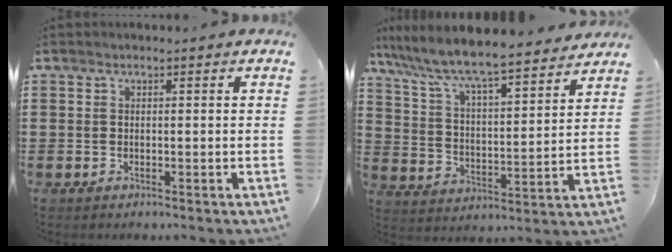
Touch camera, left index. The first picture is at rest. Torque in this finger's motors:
{"motor_torque": [2.14, 0.00, 0.41, 0.10]}